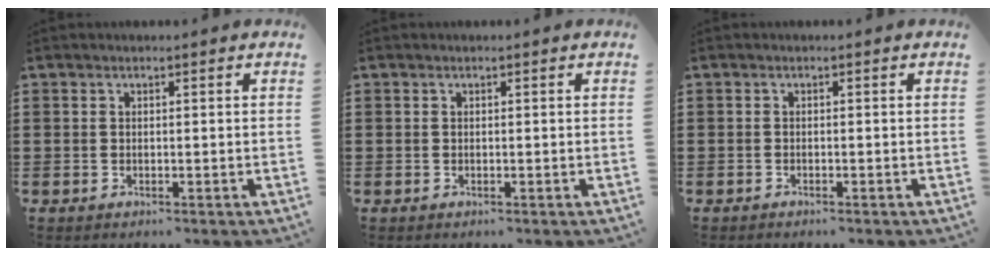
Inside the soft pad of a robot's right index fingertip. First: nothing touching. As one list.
[{"total": 0.0}, {"total": 0.5, "force": [-0.5, 0.1, 0.2], "torque": [-0.004, -0.002, -0.010]}]